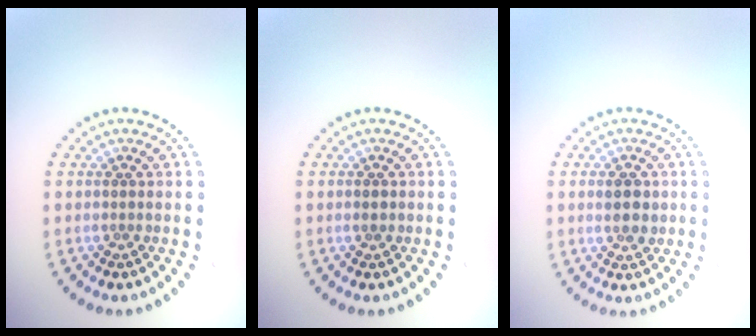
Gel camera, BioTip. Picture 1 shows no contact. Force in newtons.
{"total": 1.0, "press": 1.0, "slide": 0.0}
{"total": 2.1, "press": 2.1, "slide": 0.0}